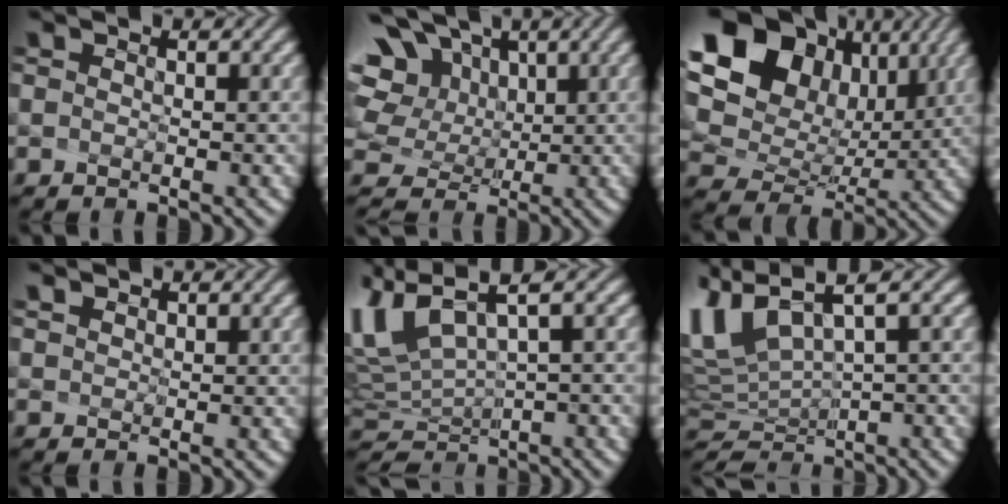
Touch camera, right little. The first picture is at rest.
{"total": 10.6, "force": [4.4, 7.9, 5.6], "torque": [-0.153, 0.020, 0.081]}
{"total": 14.5, "force": [5.6, 10.5, 8.3], "torque": [-0.201, 0.011, 0.133]}
{"total": 0.9, "force": [0.8, 0.1, 0.1], "torque": [-0.024, -0.014, 0.028]}
{"total": 5.5, "force": [1.8, 1.5, 4.9], "torque": [-0.142, -0.020, 0.064]}
{"total": 4.2, "force": [1.3, 1.0, 3.9], "torque": [-0.115, -0.020, 0.052]}